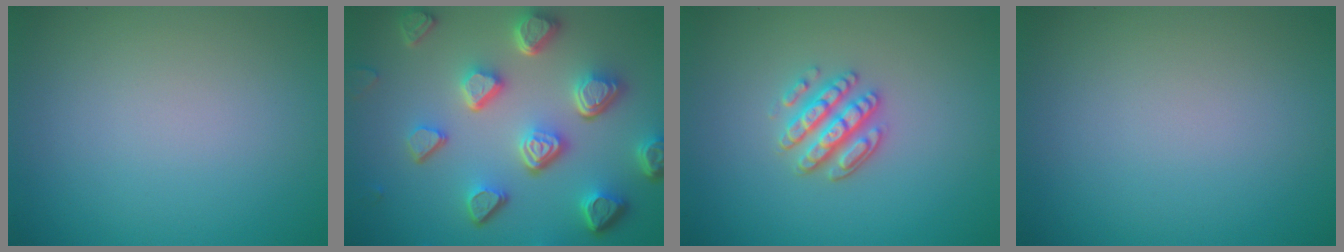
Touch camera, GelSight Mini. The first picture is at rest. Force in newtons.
{"total": 7.6, "press": 5.6, "slide": 5.2}
{"total": 3.4, "press": 3.0, "slide": 1.5}
{"total": 0.0}